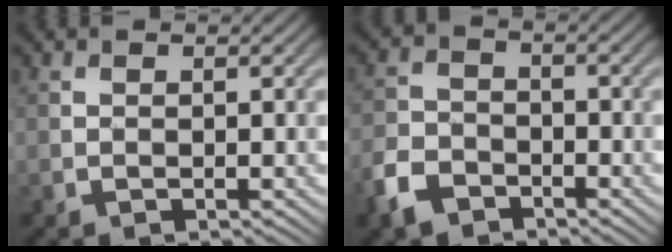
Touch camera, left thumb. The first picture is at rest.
{"total": 5.3, "force": [-3.6, 3.2, 2.1], "torque": [-0.058, -0.007, -0.082]}